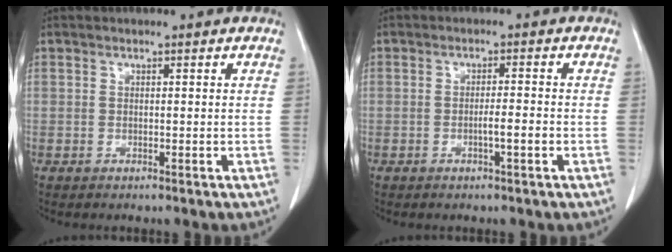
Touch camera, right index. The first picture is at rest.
{"total": 2.6, "force": [-0.8, 0.0, 2.4], "torque": [-0.042, -0.001, -0.015]}